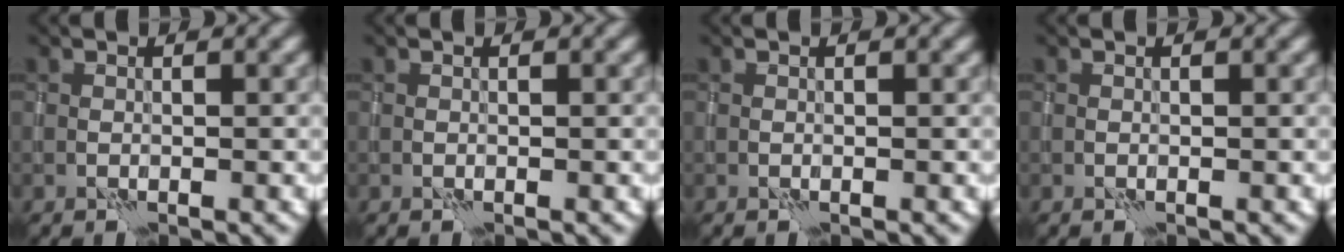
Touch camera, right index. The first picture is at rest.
{"total": 0.0}
{"total": 0.0}
{"total": 0.0}